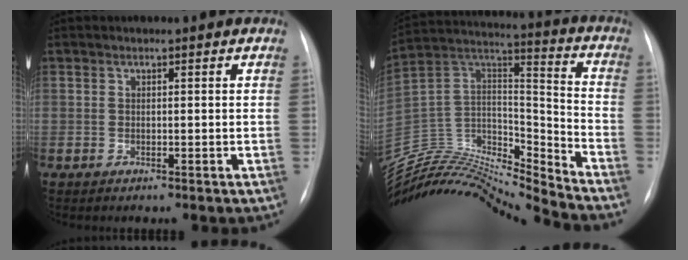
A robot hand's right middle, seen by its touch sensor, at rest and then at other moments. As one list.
[{"total": 22.1, "force": [-21.5, 1.3, 4.9], "torque": [-0.092, 0.049, -0.366]}]